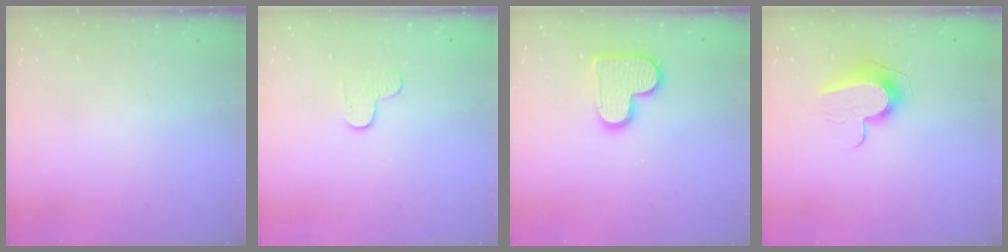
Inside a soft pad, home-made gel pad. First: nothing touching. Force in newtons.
{"total": 3.5, "press": 3.5, "slide": 0.4}
{"total": 13.5, "press": 13.5, "slide": 0.8}
{"total": 10.1, "press": 10.1, "slide": 0.3}